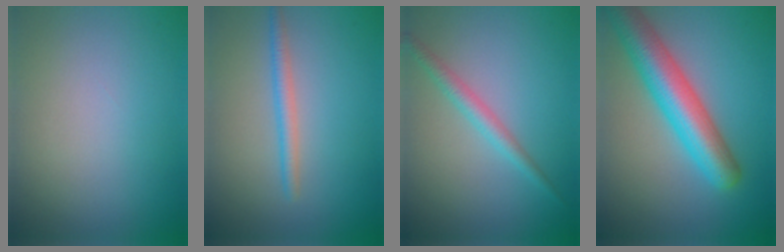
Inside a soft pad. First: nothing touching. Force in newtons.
{"total": 1.9, "press": 1.9, "slide": 0.1}
{"total": 2.1, "press": 2.1, "slide": 0.0}
{"total": 7.5, "press": 7.5, "slide": 0.2}